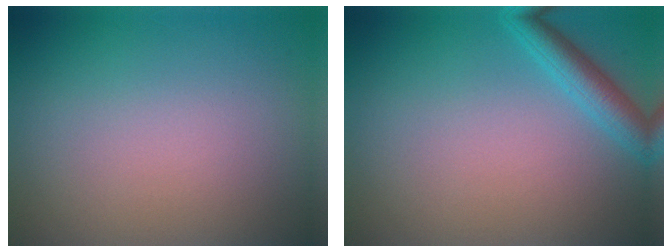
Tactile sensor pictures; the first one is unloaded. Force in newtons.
{"total": 2.7, "press": 2.7, "slide": 0.1}